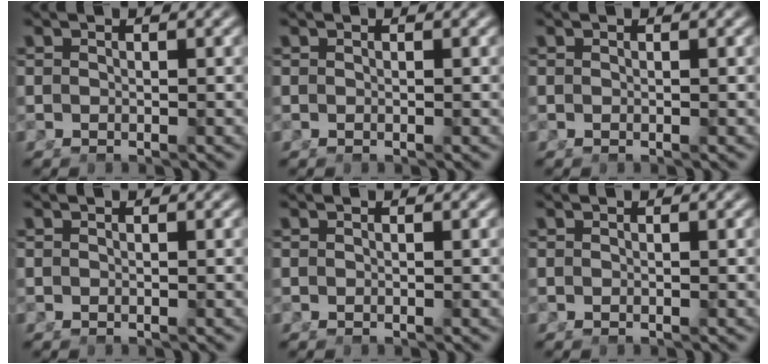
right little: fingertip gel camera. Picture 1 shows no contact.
{"total": 0.0}
{"total": 0.0}
{"total": 0.0}
{"total": 0.0}
{"total": 0.0}